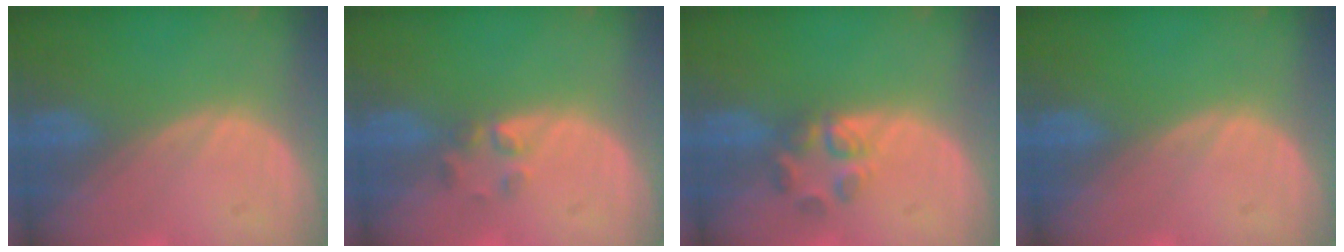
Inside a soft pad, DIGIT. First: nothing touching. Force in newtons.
{"total": 2.0, "press": 1.9, "slide": 0.8}
{"total": 3.7, "press": 3.5, "slide": 0.9}
{"total": 0.0}